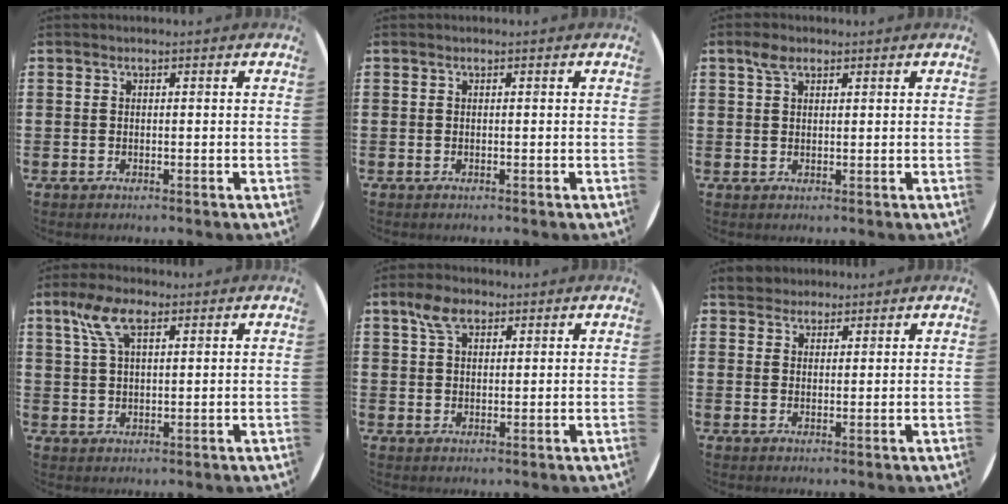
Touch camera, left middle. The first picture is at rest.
{"total": 0.0}
{"total": 2.3, "force": [1.6, 1.2, 1.2], "torque": [-0.018, 0.003, 0.028]}
{"total": 6.3, "force": [3.3, 2.7, 4.6], "torque": [-0.101, 0.012, 0.059]}
{"total": 4.5, "force": [2.9, 2.4, 2.4], "torque": [-0.040, 0.003, 0.050]}
{"total": 3.3, "force": [3.0, 1.4, 0.1], "torque": [-0.003, 0.000, 0.058]}